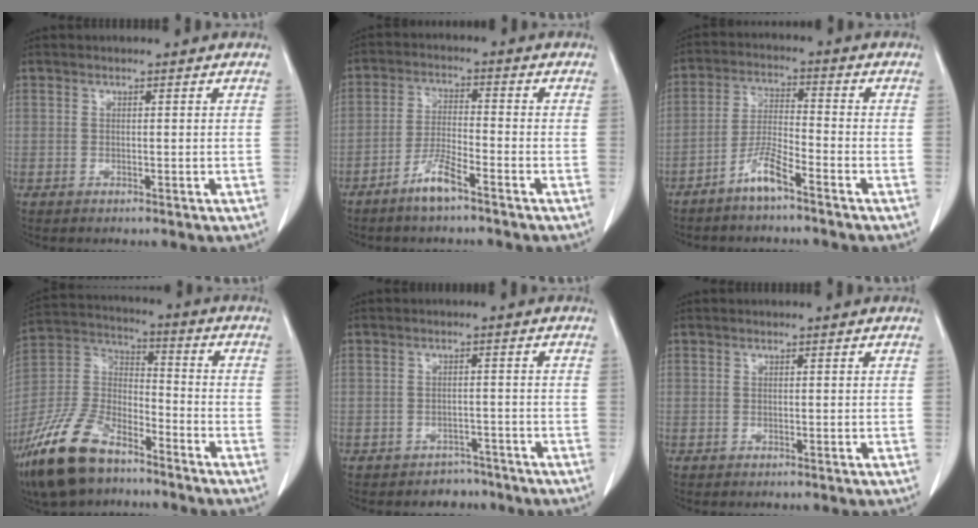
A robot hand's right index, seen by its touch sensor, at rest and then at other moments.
{"total": 5.4, "force": [-3.8, 0.6, 3.7], "torque": [-0.080, -0.005, -0.075]}
{"total": 5.5, "force": [-4.0, 0.5, 3.7], "torque": [-0.082, -0.002, -0.081]}
{"total": 16.4, "force": [-11.6, 6.8, 9.4], "torque": [-0.205, 0.002, -0.218]}
{"total": 3.2, "force": [-2.5, 1.9, -0.2], "torque": [-0.002, 0.010, -0.034]}
{"total": 0.0}